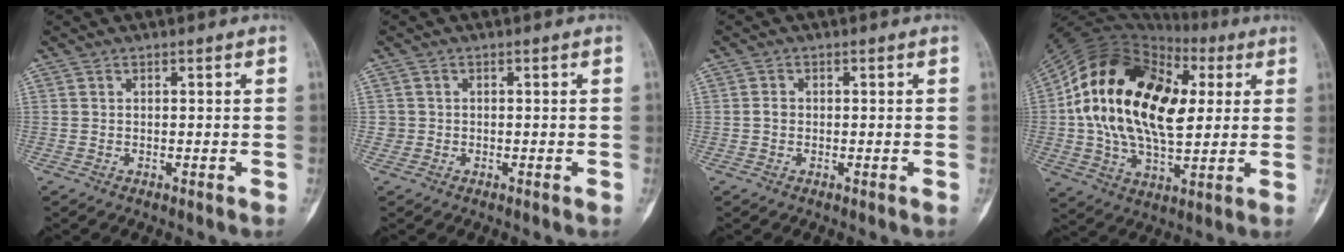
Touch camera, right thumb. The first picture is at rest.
{"total": 0.9, "force": [-0.2, 0.9, 0.0], "torque": [0.005, 0.005, -0.006]}
{"total": 1.3, "force": [-0.2, 1.0, 0.7], "torque": [-0.008, 0.004, -0.004]}
{"total": 27.0, "force": [4.6, 15.3, 21.8], "torque": [-0.397, 0.014, 0.076]}